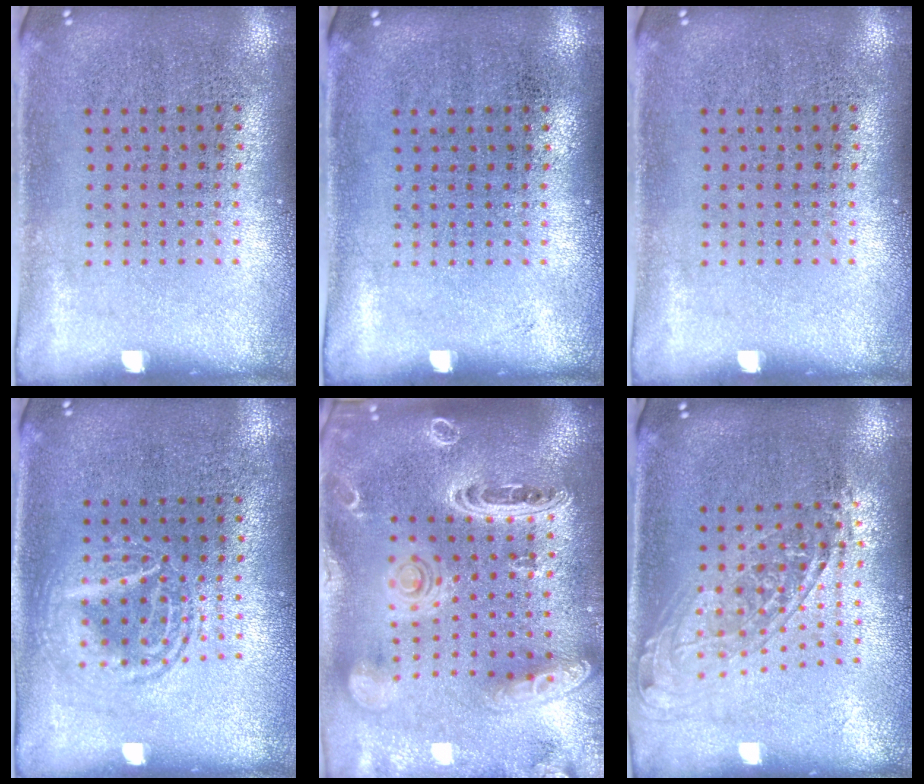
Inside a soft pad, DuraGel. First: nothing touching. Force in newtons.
{"total": 0.0}
{"total": 0.0}
{"total": 2.6, "press": 2.6, "slide": 0.3}
{"total": 3.7, "press": 3.0, "slide": 2.2}
{"total": 1.6, "press": 1.3, "slide": 1.0}